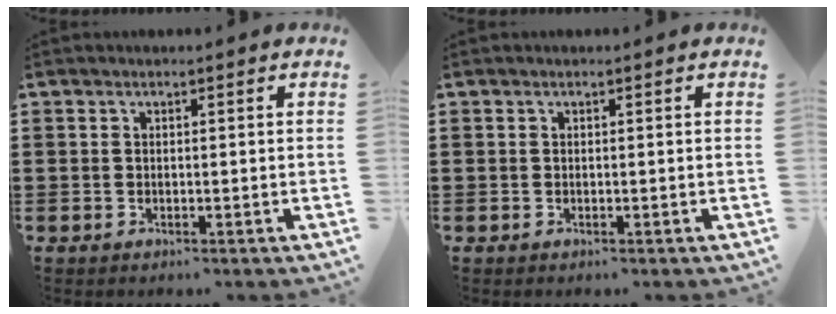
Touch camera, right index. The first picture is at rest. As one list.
[{"total": 0.0}]